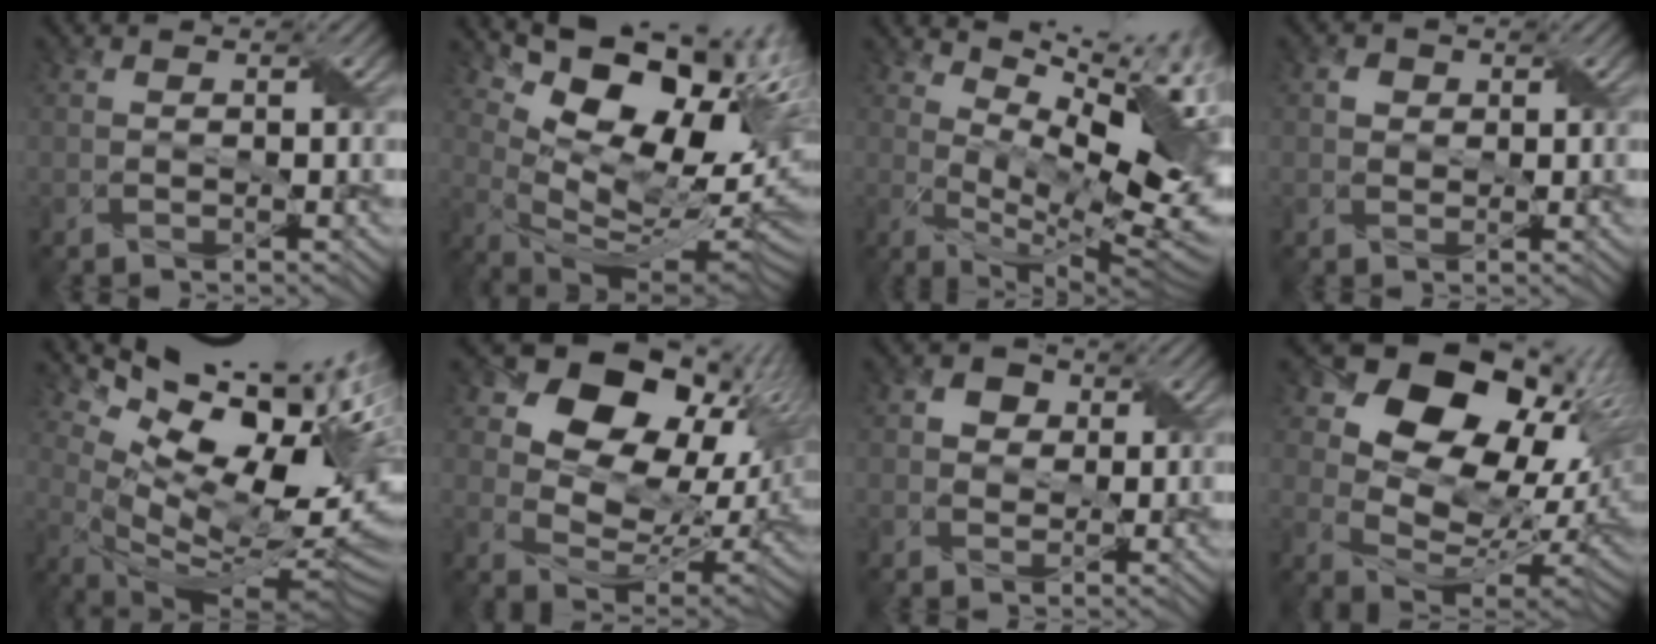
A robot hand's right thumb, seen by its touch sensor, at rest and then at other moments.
{"total": 18.1, "force": [6.7, 9.2, 14.1], "torque": [-0.203, 0.024, 0.123]}
{"total": 17.9, "force": [6.1, 6.5, 15.5], "torque": [-0.227, 0.022, 0.115]}
{"total": 1.6, "force": [0.4, 1.5, 0.3], "torque": [-0.010, -0.002, 0.004]}
{"total": 18.0, "force": [7.1, 7.1, 14.9], "torque": [-0.210, 0.031, 0.145]}
{"total": 16.1, "force": [7.1, 10.4, 10.0], "torque": [-0.166, 0.012, 0.119]}
{"total": 2.8, "force": [0.7, 2.6, 0.9], "torque": [-0.020, 0.004, 0.001]}
{"total": 17.7, "force": [7.7, 11.7, 10.8], "torque": [-0.172, 0.015, 0.135]}